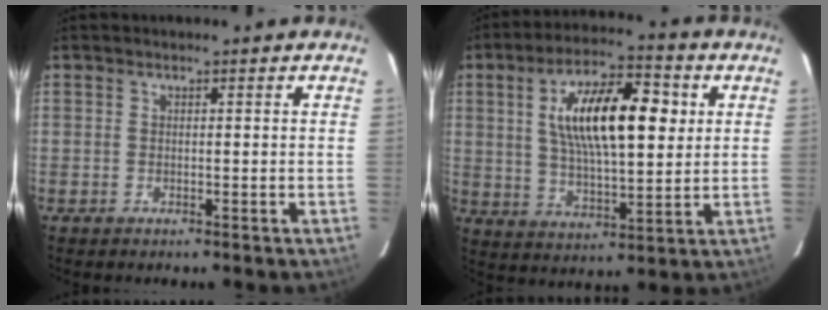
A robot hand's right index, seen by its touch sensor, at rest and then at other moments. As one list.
[{"total": 16.5, "force": [4.0, 5.7, 14.9], "torque": [-0.258, 0.021, 0.070]}]